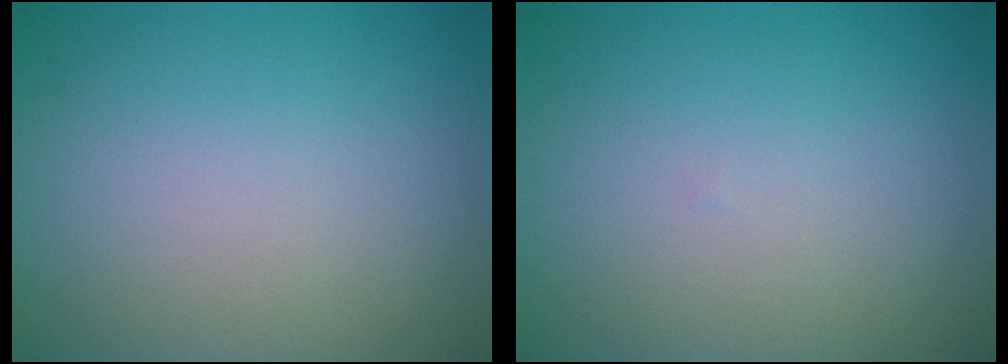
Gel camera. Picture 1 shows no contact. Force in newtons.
{"total": 0.0}